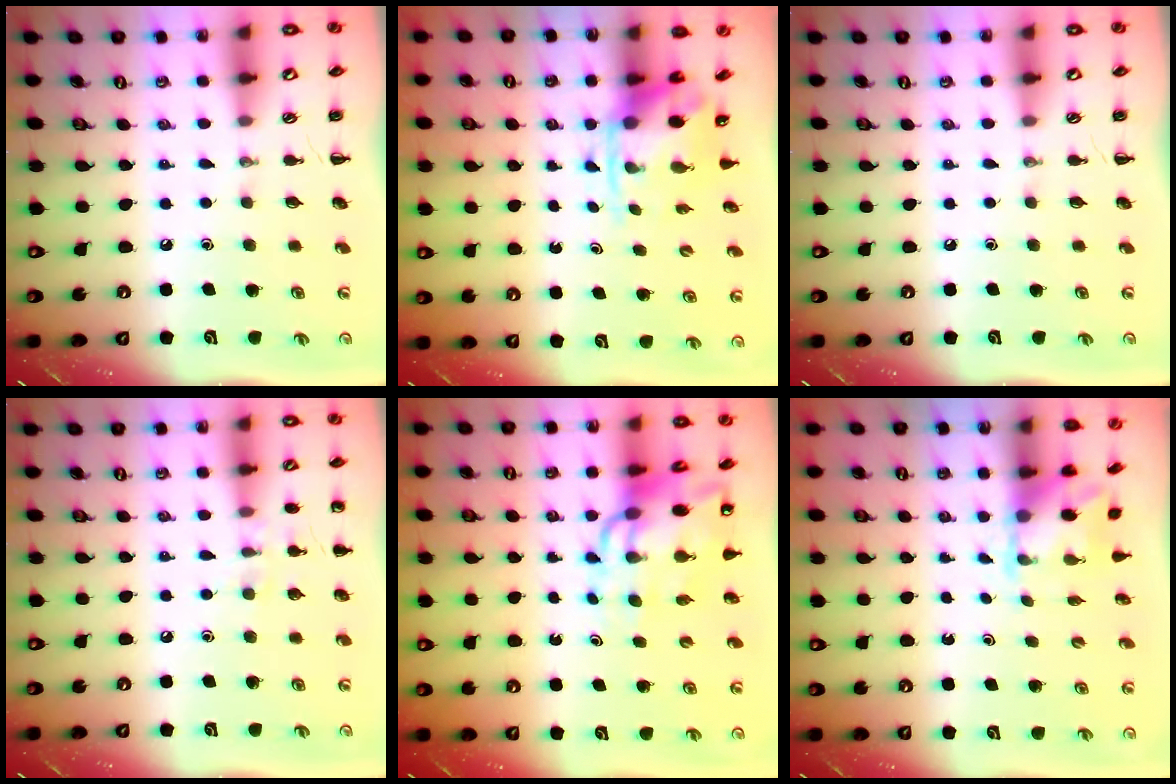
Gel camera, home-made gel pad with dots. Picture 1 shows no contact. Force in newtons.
{"total": 3.9, "press": 3.8, "slide": 0.8}
{"total": 0.0}
{"total": 7.0, "press": 6.7, "slide": 2.0}
{"total": 12.7, "press": 12.1, "slide": 3.7}
{"total": 2.0, "press": 1.9, "slide": 0.7}